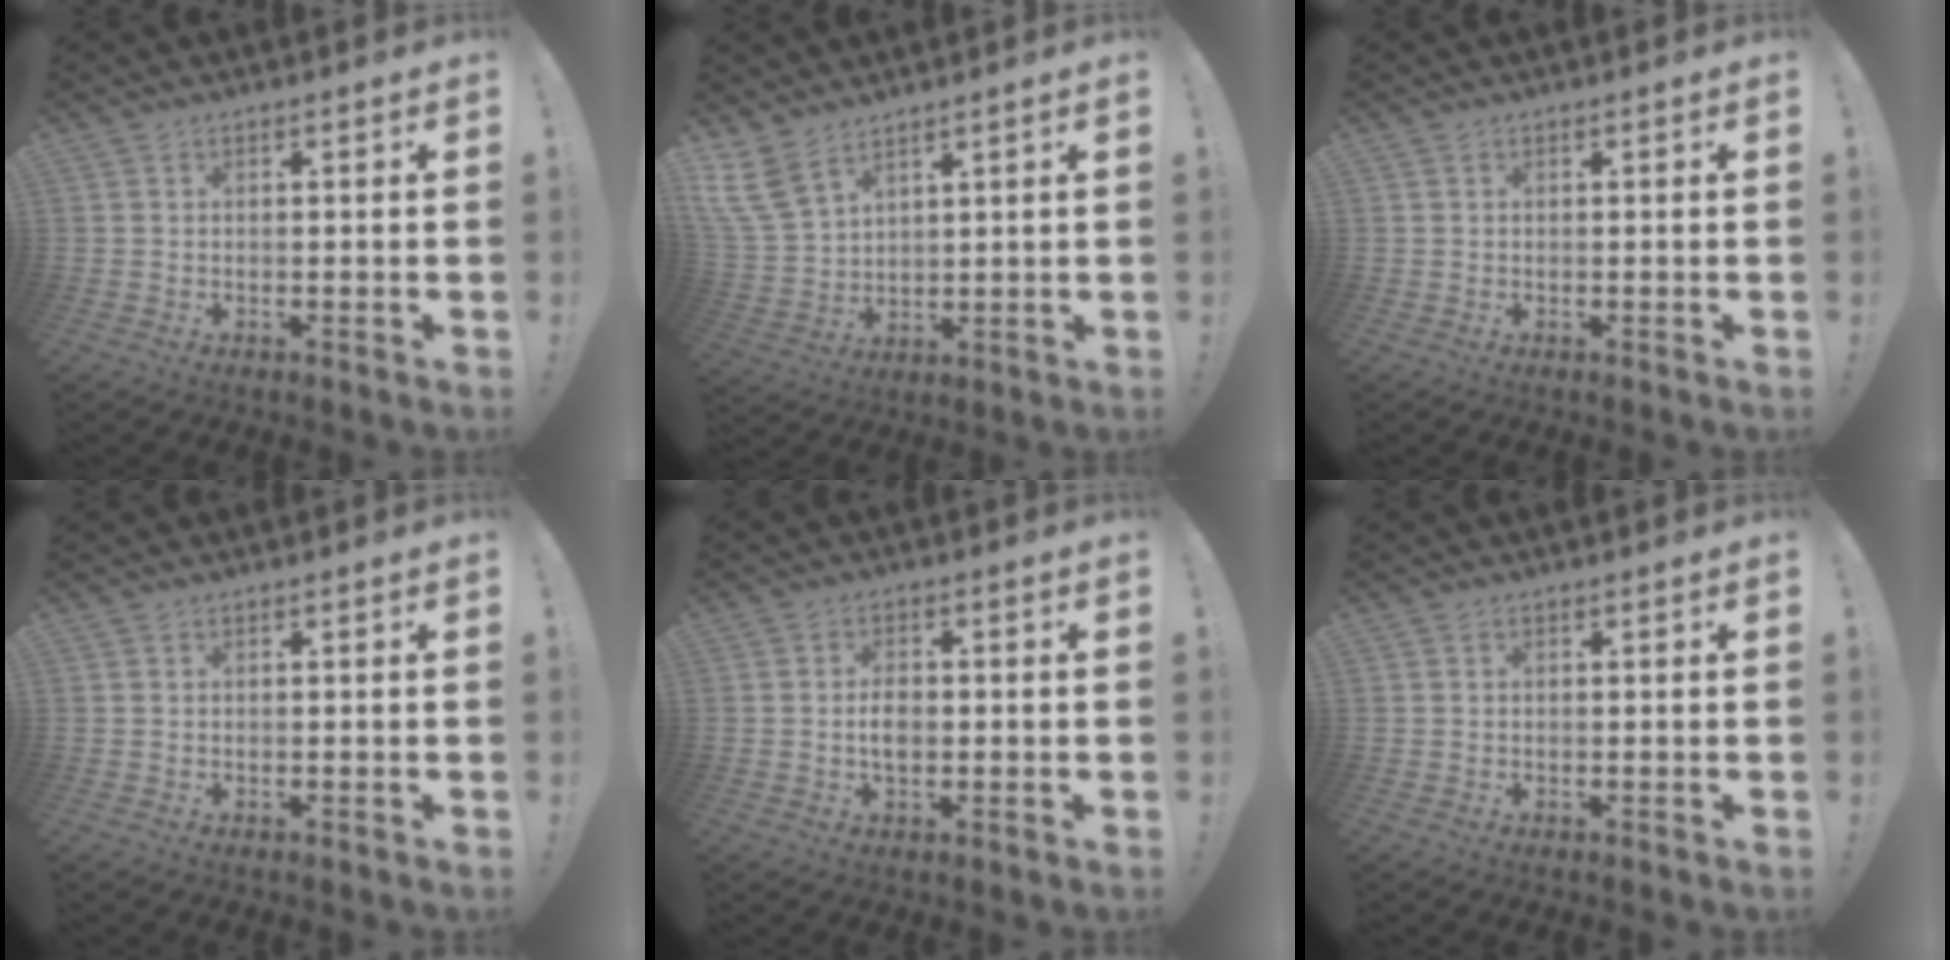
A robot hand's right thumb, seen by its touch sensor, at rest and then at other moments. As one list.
[{"total": 9.5, "force": [7.1, 4.5, 4.5], "torque": [-0.106, -0.036, 0.144]}, {"total": 0.0}, {"total": 0.0}, {"total": 4.1, "force": [-0.6, 2.5, 3.2], "torque": [-0.048, 0.000, -0.016]}, {"total": 0.0}]